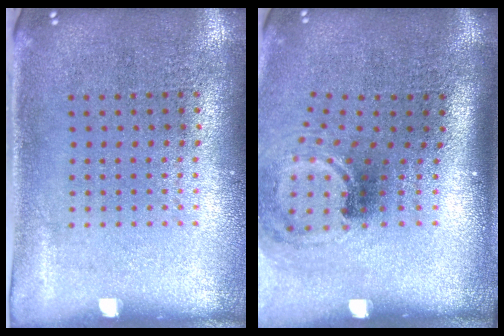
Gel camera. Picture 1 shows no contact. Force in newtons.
{"total": 1.8, "press": 1.1, "slide": 1.4}